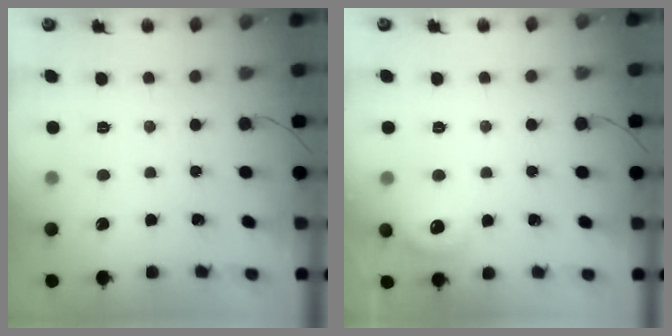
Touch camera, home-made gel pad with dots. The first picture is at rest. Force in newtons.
{"total": 7.1, "press": 6.9, "slide": 1.5}